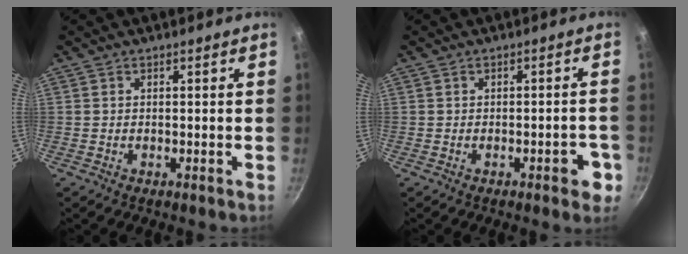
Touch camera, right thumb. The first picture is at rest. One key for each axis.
{"total": 4.5, "fx": -1.9, "fy": 1.7, "fz": 3.7, "tx": -0.029, "ty": 0.014, "tz": -0.025}